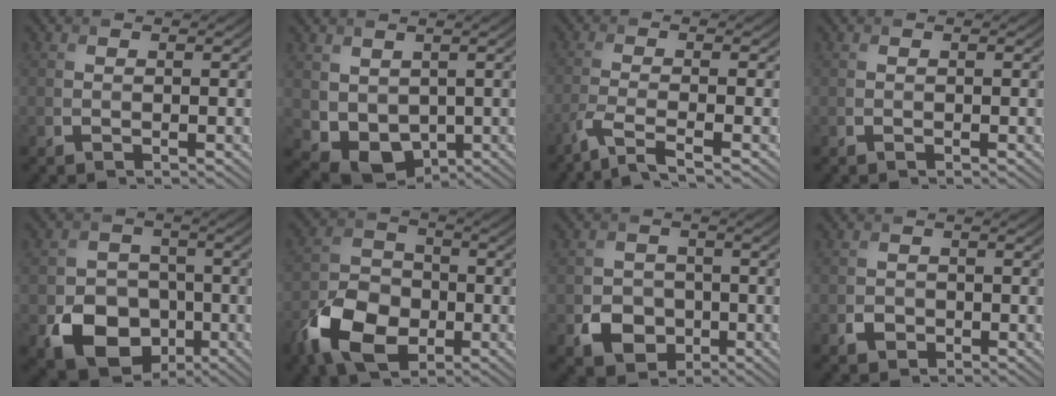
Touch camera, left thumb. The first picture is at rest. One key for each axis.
{"total": 5.3, "fx": 0.8, "fy": 4.2, "fz": 3.0, "tx": -0.083, "ty": -0.025, "tz": 0.025}
{"total": 4.0, "fx": -2.6, "fy": 0.5, "fz": 2.9, "tx": -0.050, "ty": 0.001, "tz": -0.074}
{"total": 0.0}
{"total": 9.8, "fx": -3.8, "fy": 7.7, "fz": 4.7, "tx": -0.091, "ty": -0.029, "tz": -0.076}
{"total": 10.2, "fx": -4.7, "fy": 6.7, "fz": 6.1, "tx": -0.136, "ty": -0.013, "tz": -0.101}
{"total": 4.7, "fx": -1.8, "fy": 3.9, "fz": 1.8, "tx": -0.032, "ty": -0.009, "tz": -0.034}
{"total": 1.6, "fx": -0.8, "fy": 1.2, "fz": 0.5, "tx": -0.006, "ty": -0.002, "tz": -0.017}